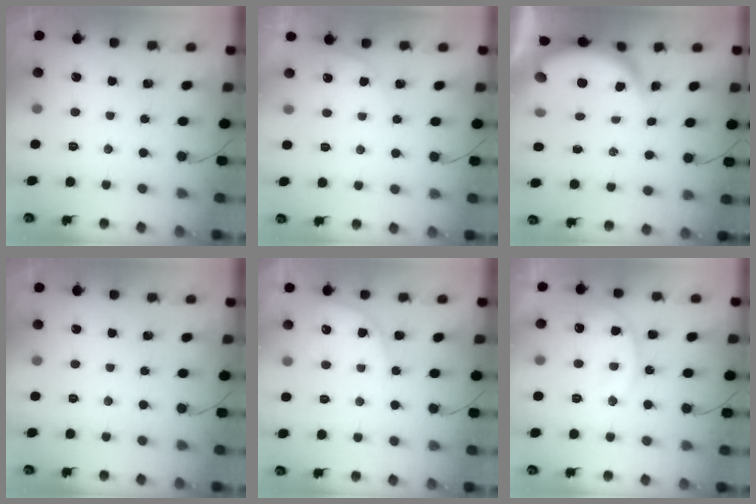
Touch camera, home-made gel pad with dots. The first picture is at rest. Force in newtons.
{"total": 3.3, "press": 2.8, "slide": 1.8}
{"total": 5.1, "press": 5.1, "slide": 0.2}
{"total": 0.0}
{"total": 6.7, "press": 6.7, "slide": 0.3}
{"total": 14.3, "press": 14.3, "slide": 1.2}